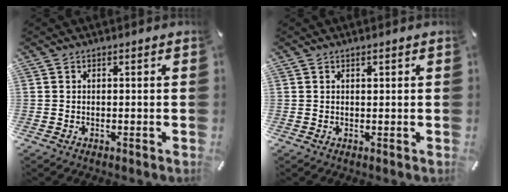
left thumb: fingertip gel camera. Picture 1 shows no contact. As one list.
[{"total": 0.6, "force": [0.3, 0.3, 0.4], "torque": [-0.001, -0.003, 0.004]}]